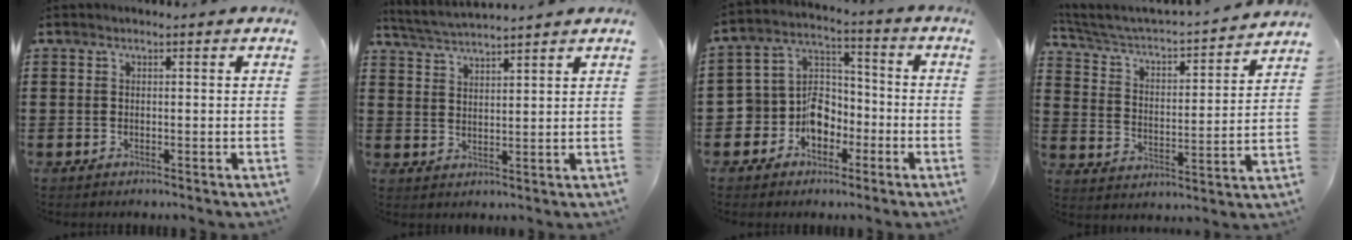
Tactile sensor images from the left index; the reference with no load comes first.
{"total": 3.2, "force": [3.1, -0.5, 0.3], "torque": [-0.018, -0.015, 0.055]}
{"total": 7.6, "force": [-3.6, 6.4, 2.0], "torque": [-0.065, 0.011, -0.072]}
{"total": 2.9, "force": [2.6, 0.6, 1.1], "torque": [-0.041, -0.030, 0.030]}